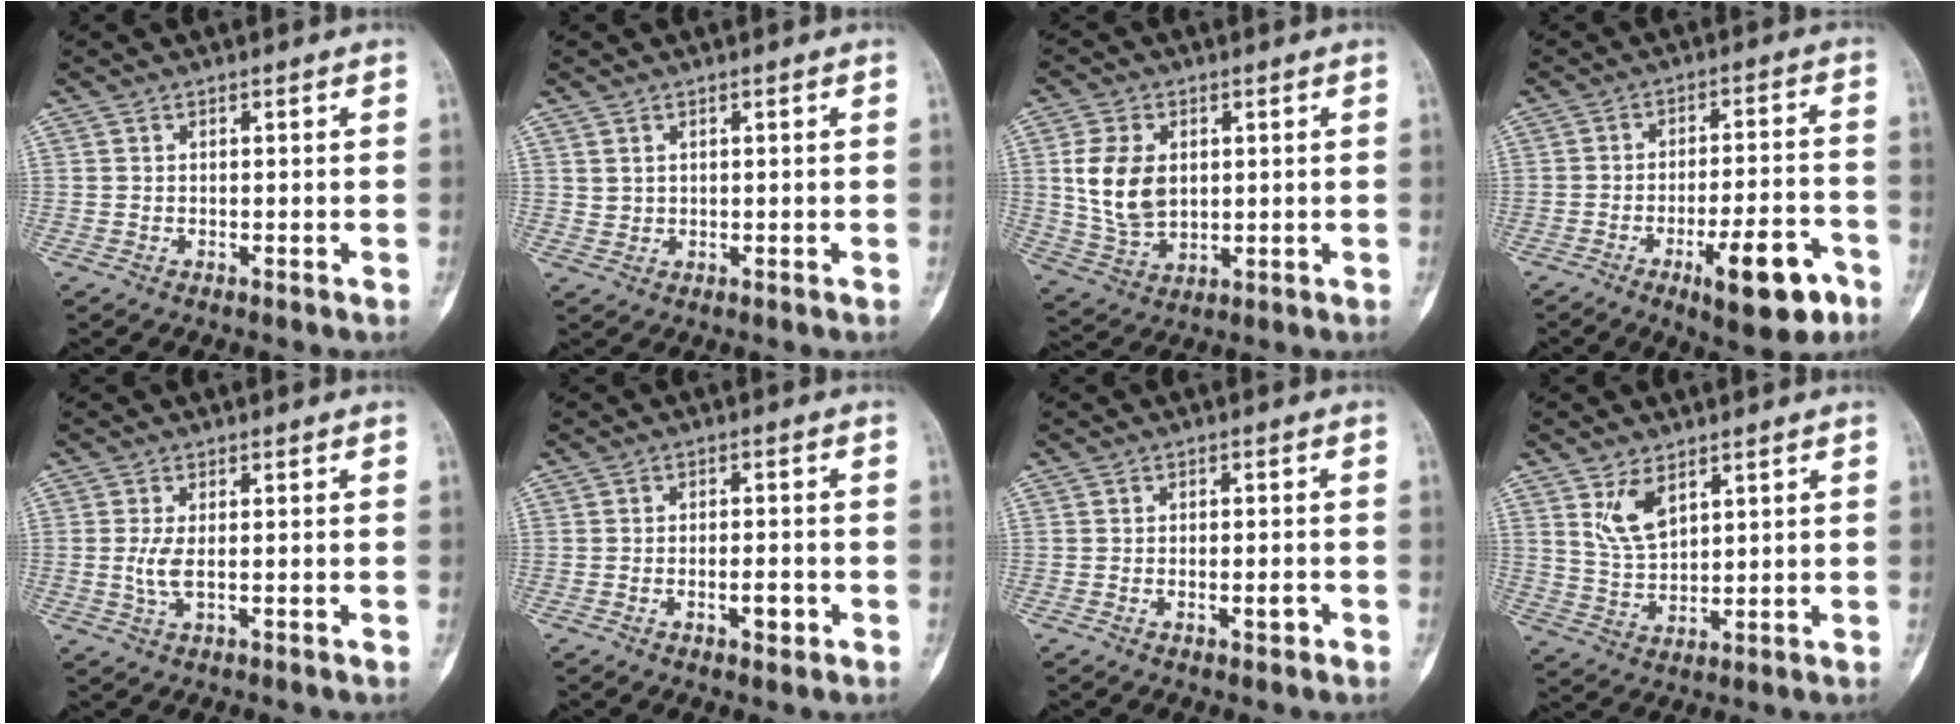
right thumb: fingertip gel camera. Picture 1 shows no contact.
{"total": 1.3, "force": [0.7, 1.0, 0.4], "torque": [0.003, -0.006, 0.014]}
{"total": 10.7, "force": [1.7, 7.2, 7.7], "torque": [-0.138, -0.009, 0.043]}
{"total": 13.1, "force": [-6.5, 4.1, 10.6], "torque": [-0.141, 0.034, -0.090]}
{"total": 3.1, "force": [-0.1, 1.1, 2.9], "torque": [-0.077, -0.006, 0.001]}
{"total": 3.5, "force": [-1.4, 1.6, 2.8], "torque": [-0.040, 0.013, -0.019]}
{"total": 1.5, "force": [-0.6, 0.6, 1.2], "torque": [-0.023, 0.013, -0.007]}
{"total": 6.5, "force": [3.4, 3.4, 4.4], "torque": [-0.073, -0.022, 0.074]}